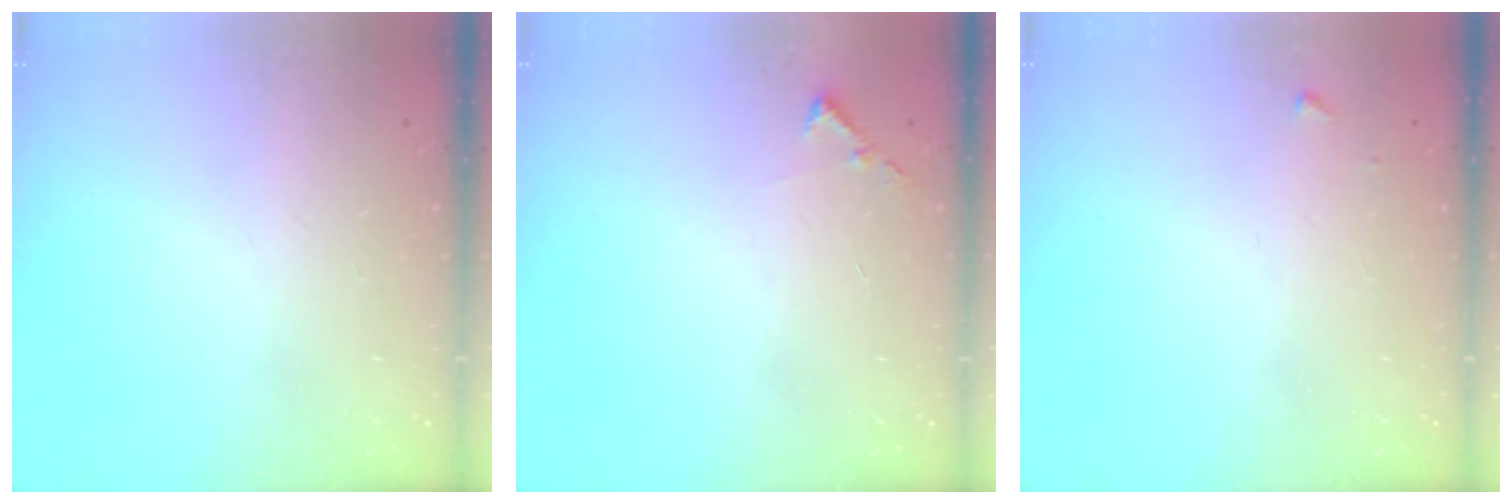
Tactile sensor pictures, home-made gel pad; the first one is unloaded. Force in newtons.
{"total": 5.2, "press": 5.2, "slide": 0.6}
{"total": 3.3, "press": 3.3, "slide": 0.4}